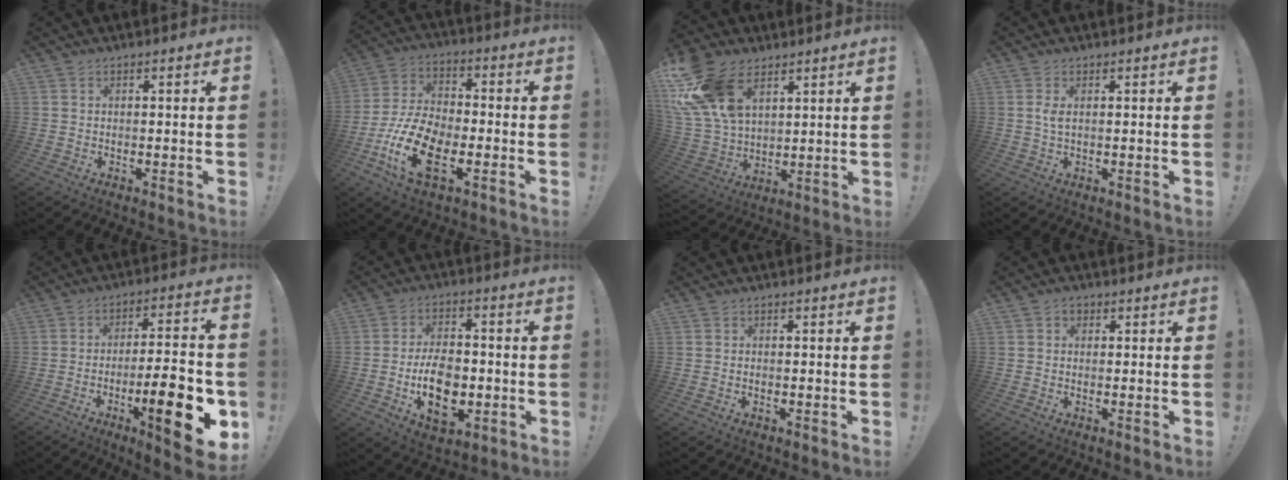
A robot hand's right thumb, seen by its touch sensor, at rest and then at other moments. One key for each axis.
{"total": 16.7, "fx": -6.5, "fy": 9.2, "fz": 12.3, "tx": -0.247, "ty": 0.028, "tz": -0.109}
{"total": 19.6, "fx": 9.2, "fy": 12.2, "fz": 12.2, "tx": -0.258, "ty": -0.043, "tz": 0.176}
{"total": 2.4, "fx": 0.6, "fy": 0.7, "fz": 2.2, "tx": -0.041, "ty": 0.002, "tz": 0.008}
{"total": 18.1, "fx": -6.7, "fy": 4.3, "fz": 16.3, "tx": -0.221, "ty": 0.026, "tz": -0.094}
{"total": 14.3, "fx": -3.4, "fy": 9.2, "fz": 10.4, "tx": -0.162, "ty": 0.008, "tz": -0.059}
{"total": 0.0}
{"total": 1.7, "fx": 0.3, "fy": 1.4, "fz": 0.8, "tx": -0.011, "ty": 0.000, "tz": 0.004}